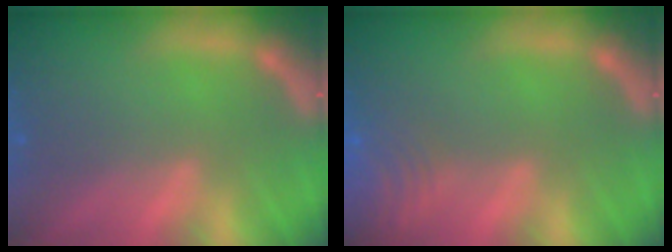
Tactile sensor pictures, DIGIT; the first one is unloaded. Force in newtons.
{"total": 9.0}